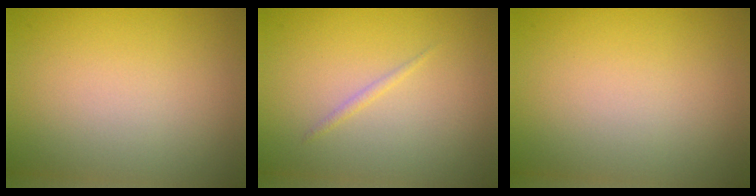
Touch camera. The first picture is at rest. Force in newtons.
{"total": 0.6, "press": 0.6, "slide": 0.0}
{"total": 0.0}